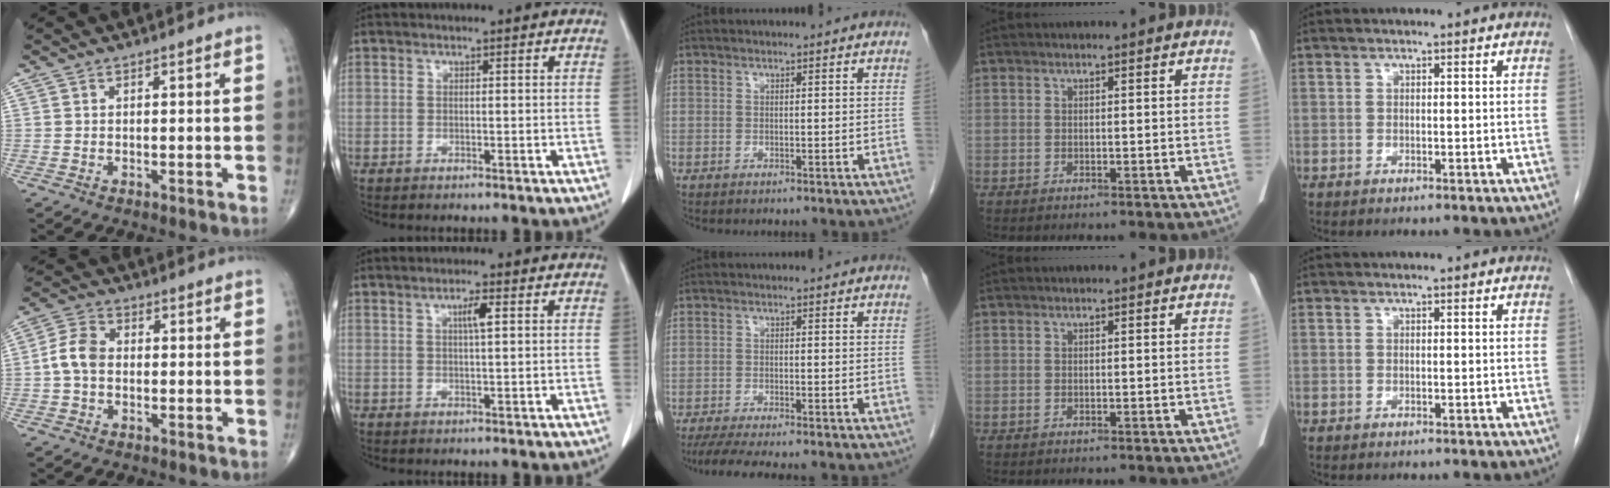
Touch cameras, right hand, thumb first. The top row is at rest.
{"thumb": {"total": 5.7, "force": [-0.5, 4.1, 4.0], "torque": [-0.077, 0.019, -0.020]}, "index": {"total": 2.5, "force": [0.8, 0.1, 2.4], "torque": [-0.042, 0.001, 0.013]}, "middle": {"total": 8.1, "force": [-6.9, 0.7, 4.3], "torque": [-0.062, -0.015, -0.107]}}